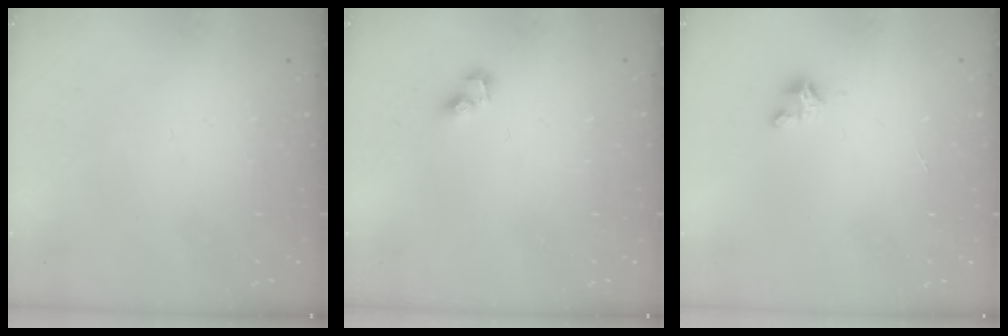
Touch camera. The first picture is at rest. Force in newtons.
{"total": 2.8, "press": 2.5, "slide": 1.2}
{"total": 2.5, "press": 2.5, "slide": 0.3}